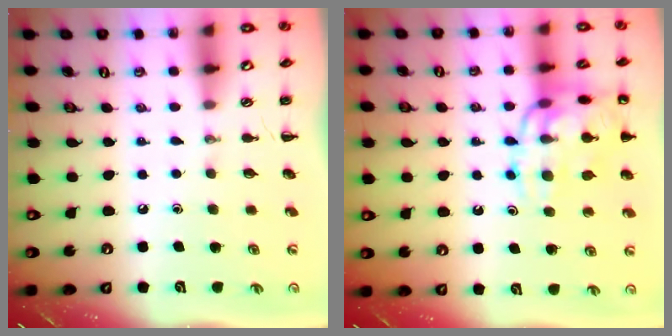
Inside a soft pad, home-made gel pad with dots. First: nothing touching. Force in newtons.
{"total": 16.7, "press": 16.5, "slide": 2.5}